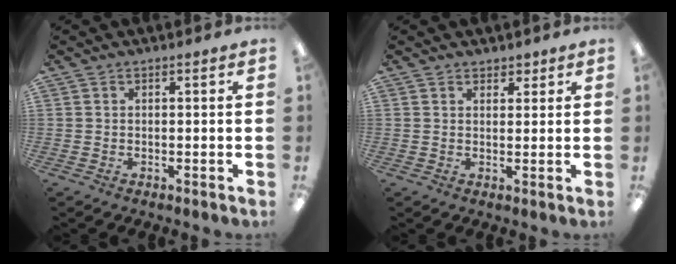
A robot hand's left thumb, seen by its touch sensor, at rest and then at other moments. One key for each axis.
{"total": 2.1, "fx": 1.7, "fy": 1.2, "fz": 0.3, "tx": 0.000, "ty": -0.003, "tz": 0.031}